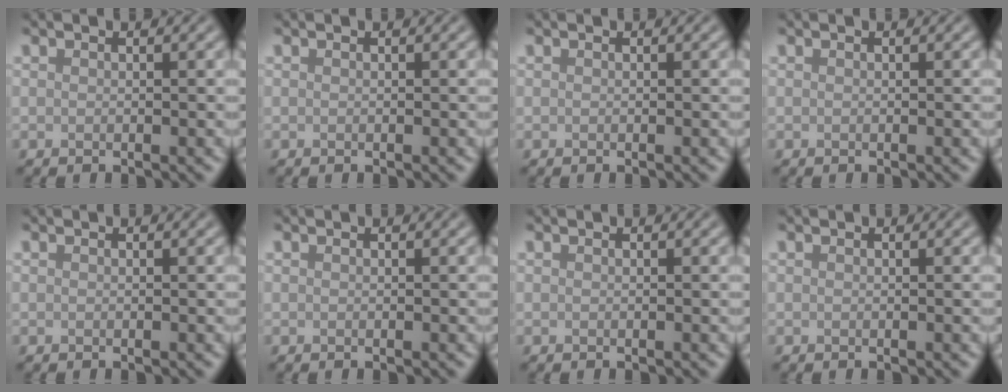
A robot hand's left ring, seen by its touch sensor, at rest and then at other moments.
{"total": 0.0}
{"total": 0.0}
{"total": 0.0}
{"total": 0.0}
{"total": 0.0}
{"total": 0.0}
{"total": 0.0}